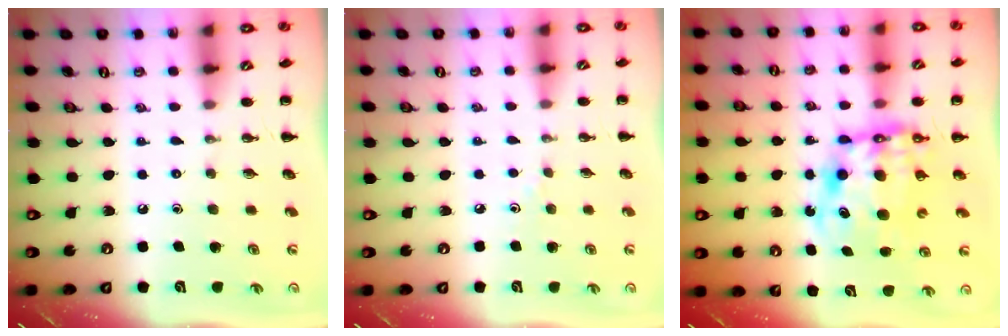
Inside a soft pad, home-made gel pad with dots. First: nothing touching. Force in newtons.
{"total": 2.2, "press": 2.1, "slide": 0.9}
{"total": 11.1, "press": 10.7, "slide": 3.0}